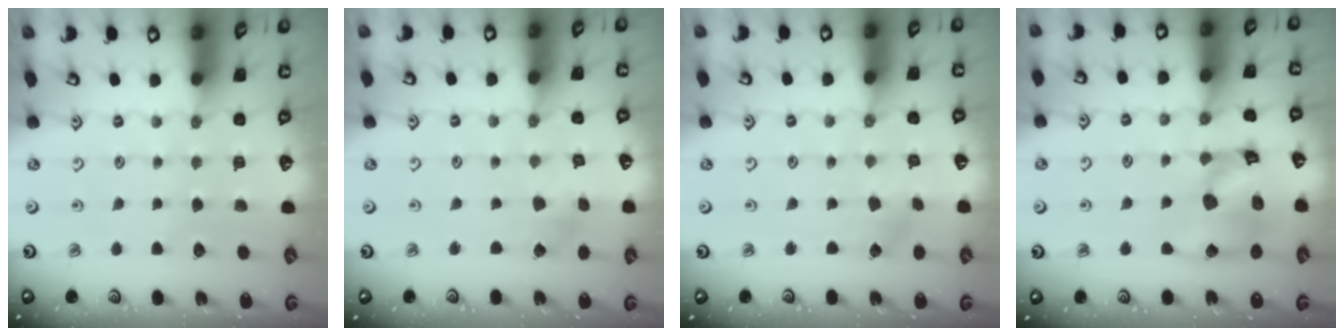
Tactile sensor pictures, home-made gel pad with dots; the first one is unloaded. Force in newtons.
{"total": 2.2, "press": 2.2, "slide": 0.2}
{"total": 2.2, "press": 2.2, "slide": 0.3}
{"total": 14.5, "press": 14.4, "slide": 2.0}